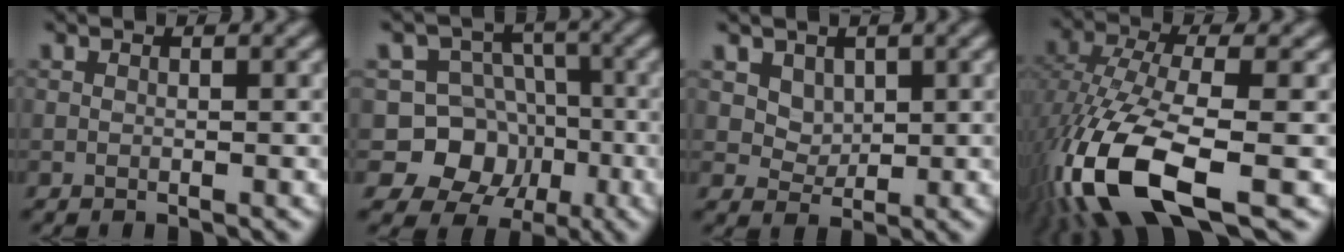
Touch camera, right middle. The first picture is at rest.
{"total": 9.1, "force": [-2.6, 8.3, 2.7], "torque": [-0.037, 0.021, -0.079]}
{"total": 2.9, "force": [1.5, 2.1, 1.2], "torque": [-0.036, -0.018, 0.052]}
{"total": 12.9, "force": [-5.6, 5.0, 10.5], "torque": [-0.237, -0.019, -0.107]}